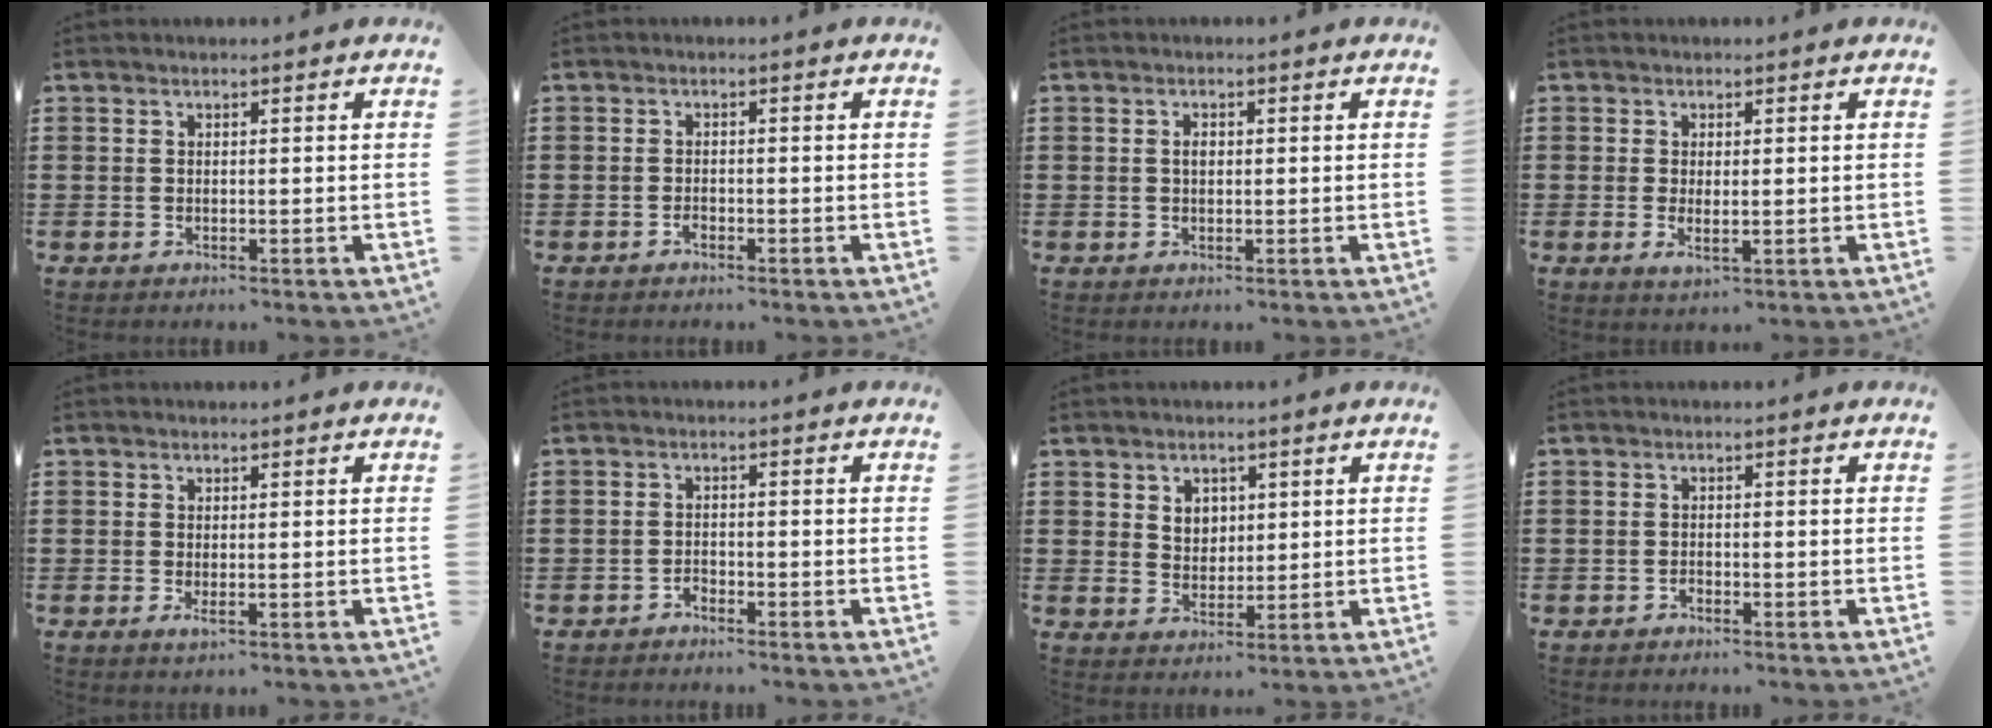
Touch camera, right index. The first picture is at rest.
{"total": 1.1, "force": [-0.8, 0.4, 0.5], "torque": [-0.013, -0.003, -0.014]}
{"total": 1.3, "force": [0.2, 0.7, 1.1], "torque": [-0.022, 0.004, 0.002]}
{"total": 2.4, "force": [-0.1, 1.0, 2.2], "torque": [-0.041, 0.001, -0.001]}
{"total": 1.1, "force": [-0.1, 0.2, 1.1], "torque": [-0.021, -0.003, -0.001]}
{"total": 1.4, "force": [-1.4, 0.4, 0.2], "torque": [-0.008, 0.002, -0.029]}
{"total": 3.1, "force": [1.6, 2.5, 0.8], "torque": [-0.027, 0.011, 0.029]}
{"total": 0.8, "force": [-0.7, 0.3, 0.2], "torque": [-0.006, 0.001, -0.015]}